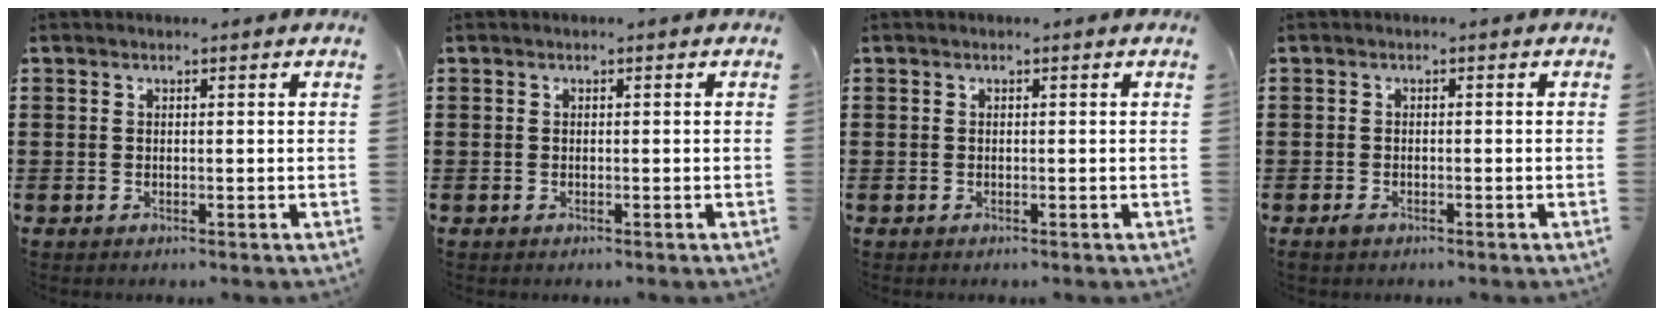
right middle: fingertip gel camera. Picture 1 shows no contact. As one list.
[{"total": 0.0}, {"total": 0.0}, {"total": 0.9, "force": [-0.6, 0.4, 0.5], "torque": [-0.012, -0.003, -0.012]}]